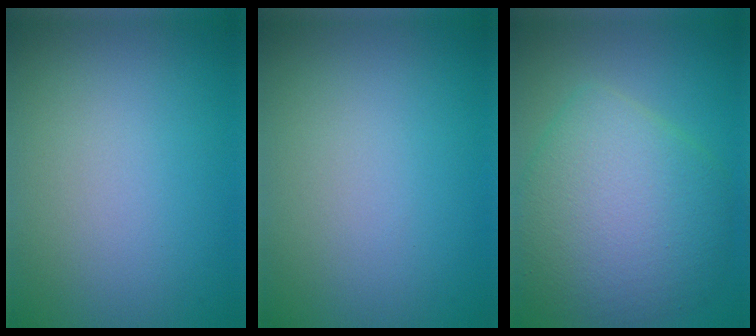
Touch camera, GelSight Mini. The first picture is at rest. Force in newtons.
{"total": 0.0}
{"total": 8.5, "press": 8.5, "slide": 0.2}